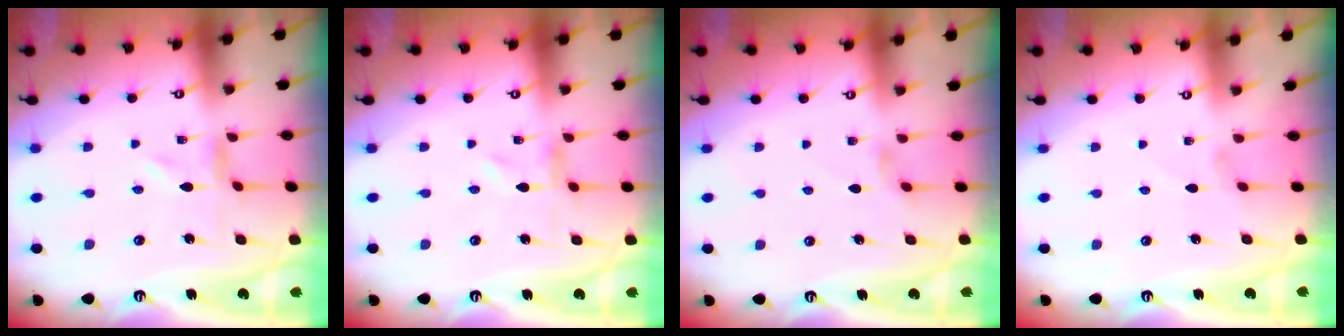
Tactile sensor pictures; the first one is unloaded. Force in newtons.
{"total": 0.0}
{"total": 1.2, "press": 1.1, "slide": 0.3}
{"total": 1.1, "press": 1.1, "slide": 0.1}